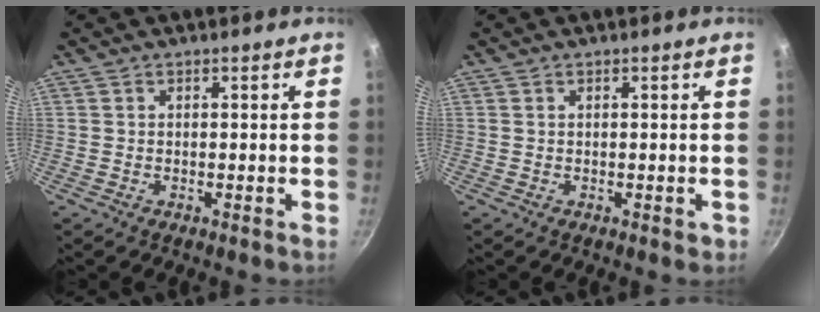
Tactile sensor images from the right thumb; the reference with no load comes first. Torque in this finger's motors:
{"motor_torque": [-0.20, 0.61, -0.10, 0.17, 0.01]}